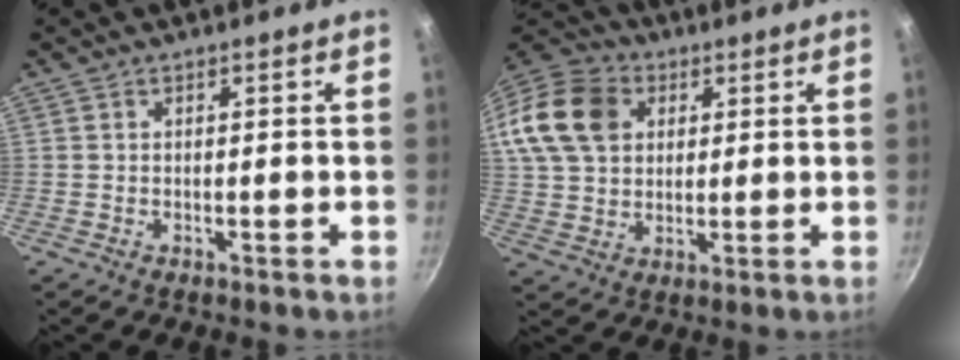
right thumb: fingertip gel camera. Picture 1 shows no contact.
{"total": 19.6, "force": [6.0, 15.1, 11.1], "torque": [-0.231, 0.027, 0.103]}